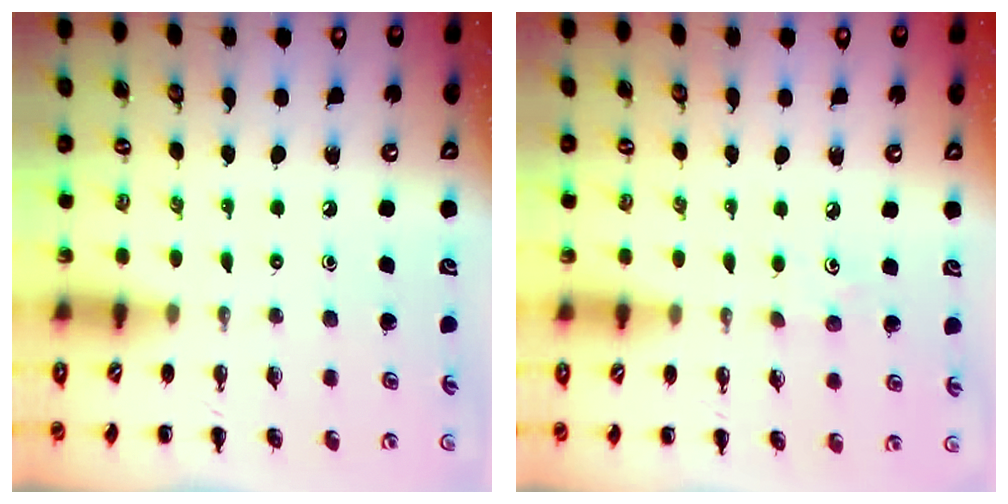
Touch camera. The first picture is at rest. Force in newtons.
{"total": 3.5, "press": 3.4, "slide": 1.0}